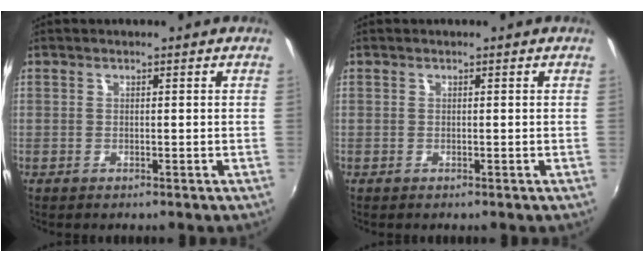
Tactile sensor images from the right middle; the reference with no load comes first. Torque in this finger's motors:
{"motor_torque": [0.06, -0.03, 0.00, 0.00]}